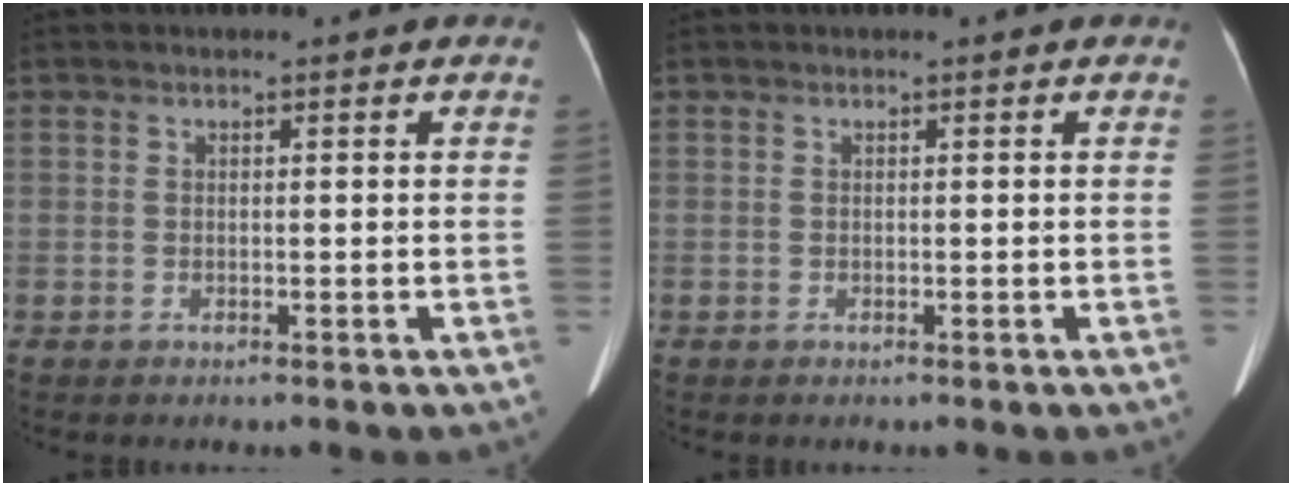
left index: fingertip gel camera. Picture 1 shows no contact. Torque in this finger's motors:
{"motor_torque": [-0.07, -0.09, 0.01, -0.01]}